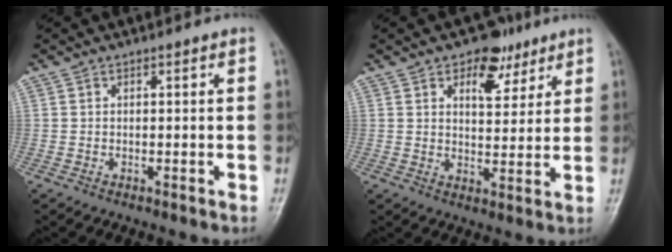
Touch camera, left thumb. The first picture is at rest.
{"total": 8.0, "force": [4.8, 4.8, 4.2], "torque": [-0.027, -0.023, 0.070]}